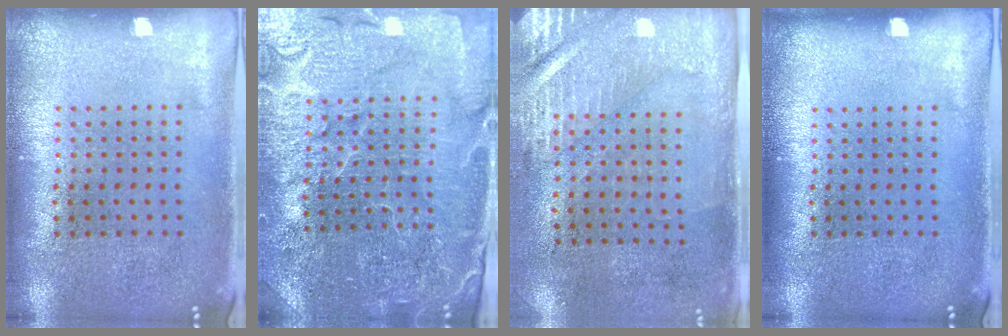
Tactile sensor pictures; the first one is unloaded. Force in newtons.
{"total": 4.6, "press": 4.4, "slide": 1.6}
{"total": 3.0, "press": 2.5, "slide": 1.6}
{"total": 0.0}